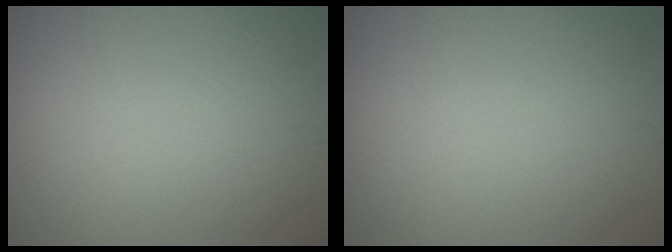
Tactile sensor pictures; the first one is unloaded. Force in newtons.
{"total": 0.0}